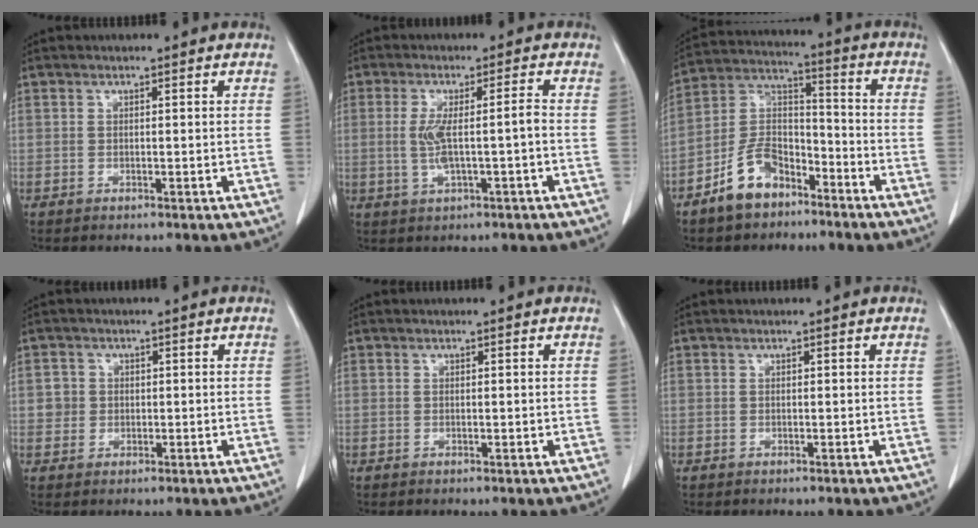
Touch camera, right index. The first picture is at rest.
{"total": 5.6, "force": [-0.7, 0.5, 5.5], "torque": [-0.111, 0.007, -0.005]}
{"total": 10.0, "force": [-6.5, 5.5, 5.2], "torque": [-0.112, 0.018, -0.124]}
{"total": 2.4, "force": [0.2, 2.4, 0.3], "torque": [0.007, 0.007, 0.007]}
{"total": 0.0}
{"total": 0.0}